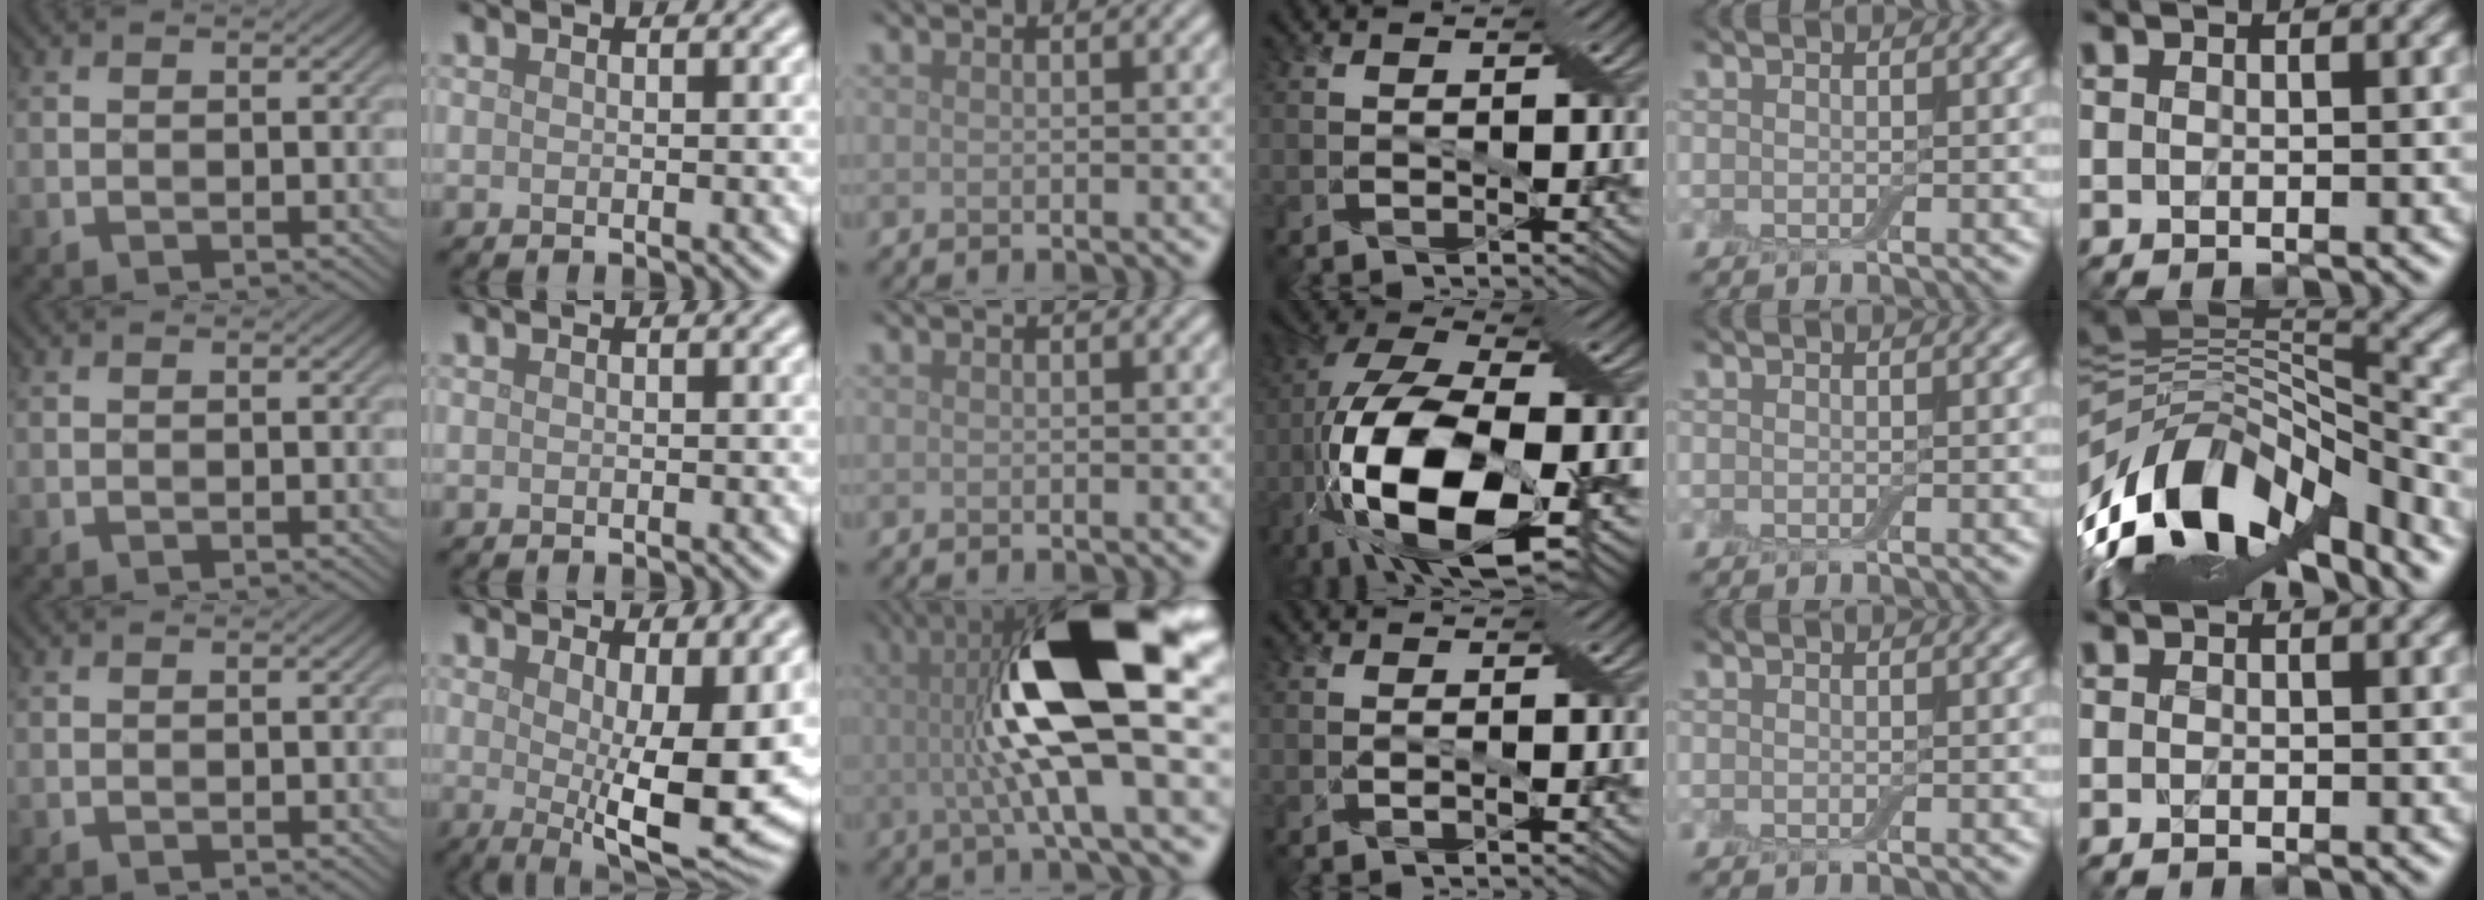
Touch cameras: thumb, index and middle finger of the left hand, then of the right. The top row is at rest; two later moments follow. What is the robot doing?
{"motion": "cut", "object": "aluminum foil"}